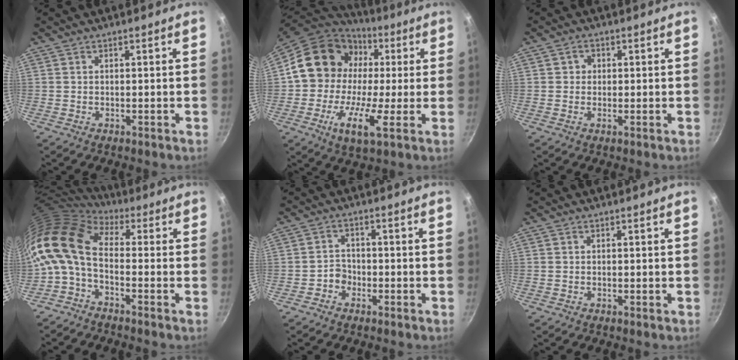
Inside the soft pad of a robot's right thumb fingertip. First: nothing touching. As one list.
[{"total": 19.2, "force": [0.8, 14.0, 13.1], "torque": [-0.207, 0.032, -0.004]}, {"total": 1.8, "force": [0.2, 1.6, 0.7], "torque": [-0.002, -0.004, -0.003]}, {"total": 12.2, "force": [-0.2, 7.2, 9.9], "torque": [-0.196, 0.020, -0.023]}, {"total": 2.7, "force": [-1.5, 2.1, 0.7], "torque": [0.006, 0.017, -0.026]}, {"total": 0.0}]